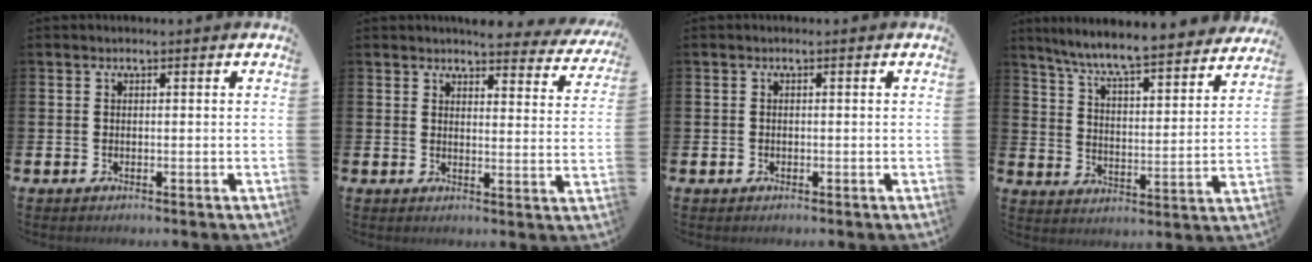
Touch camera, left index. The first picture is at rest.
{"total": 4.3, "force": [4.2, 0.8, 0.5], "torque": [-0.010, -0.029, 0.072]}
{"total": 0.7, "force": [-0.3, 0.6, 0.2], "torque": [-0.004, 0.005, -0.007]}
{"total": 8.0, "force": [7.5, 0.2, 2.7], "torque": [-0.083, -0.061, 0.128]}